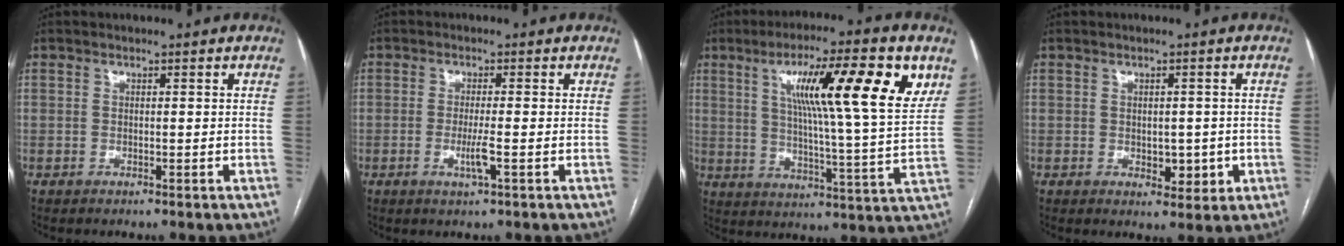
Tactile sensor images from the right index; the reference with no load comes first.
{"total": 3.2, "force": [-1.0, -0.1, 3.0], "torque": [-0.061, -0.007, -0.019]}
{"total": 18.7, "force": [7.7, 0.9, 17.0], "torque": [-0.253, 0.007, 0.108]}
{"total": 4.2, "force": [-0.7, 2.5, 3.3], "torque": [-0.035, 0.001, 0.002]}